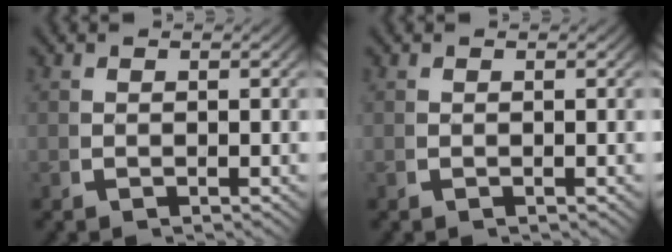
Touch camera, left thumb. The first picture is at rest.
{"total": 0.0}